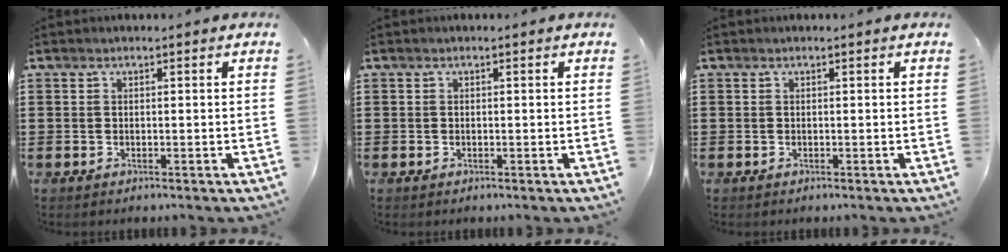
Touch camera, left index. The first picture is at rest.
{"total": 0.0}
{"total": 0.0}